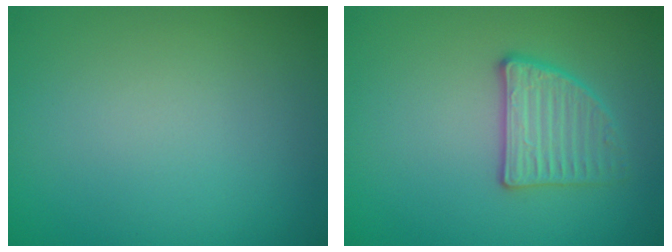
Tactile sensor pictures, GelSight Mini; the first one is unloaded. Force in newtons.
{"total": 2.8, "press": 2.7, "slide": 0.6}